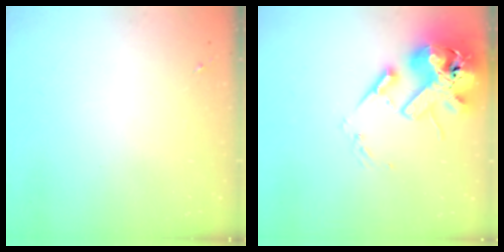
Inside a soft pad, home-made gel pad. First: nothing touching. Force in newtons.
{"total": 18.6, "press": 18.4, "slide": 3.2}